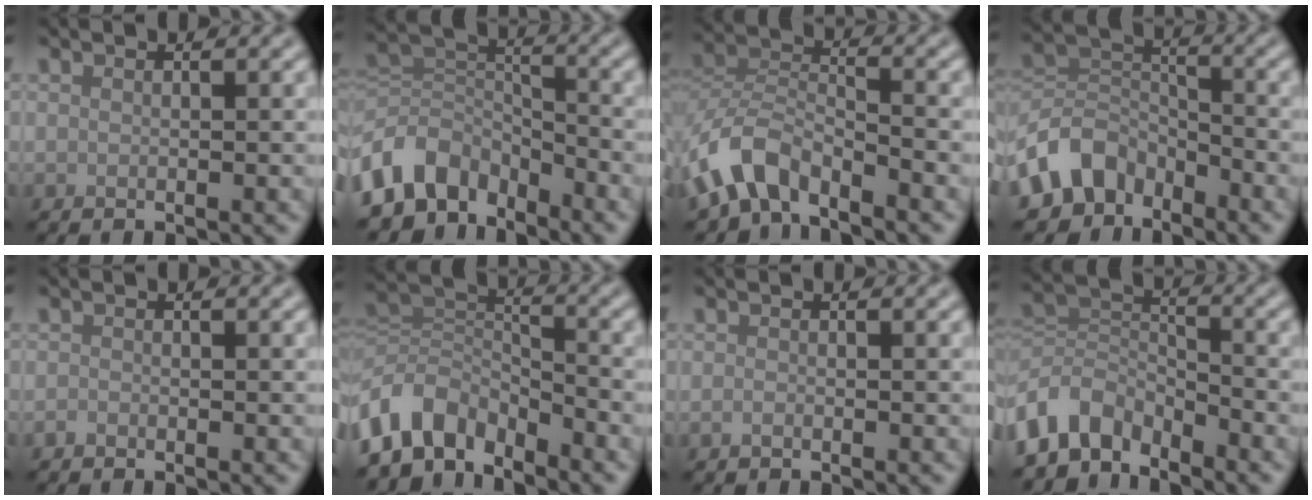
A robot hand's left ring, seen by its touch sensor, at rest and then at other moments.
{"total": 7.6, "force": [-4.9, 5.0, 3.0], "torque": [-0.046, -0.001, -0.108]}
{"total": 5.6, "force": [-4.2, 2.5, 2.7], "torque": [-0.048, 0.001, -0.092]}
{"total": 6.1, "force": [-4.2, 4.0, 2.0], "torque": [-0.023, 0.002, -0.095]}
{"total": 0.5, "force": [-0.5, 0.2, 0.1], "torque": [0.001, -0.003, -0.010]}
{"total": 6.6, "force": [-4.6, 3.7, 2.9], "torque": [-0.041, 0.001, -0.095]}
{"total": 0.6, "force": [-0.4, 0.2, 0.3], "torque": [-0.004, -0.002, -0.009]}
{"total": 5.5, "force": [-3.9, 3.1, 2.2], "torque": [-0.032, 0.001, -0.083]}